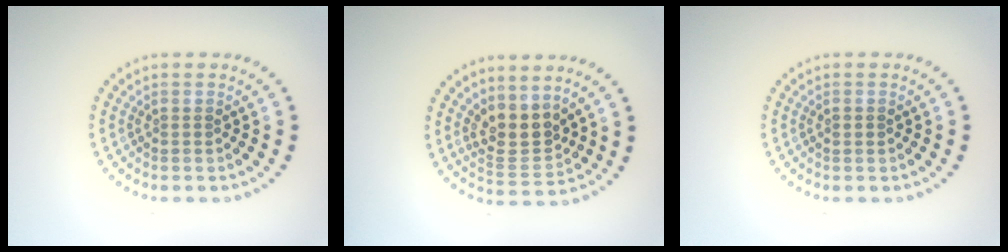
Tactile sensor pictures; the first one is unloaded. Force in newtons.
{"total": 3.4, "press": 2.9, "slide": 1.7}
{"total": 0.8, "press": 0.8, "slide": 0.2}